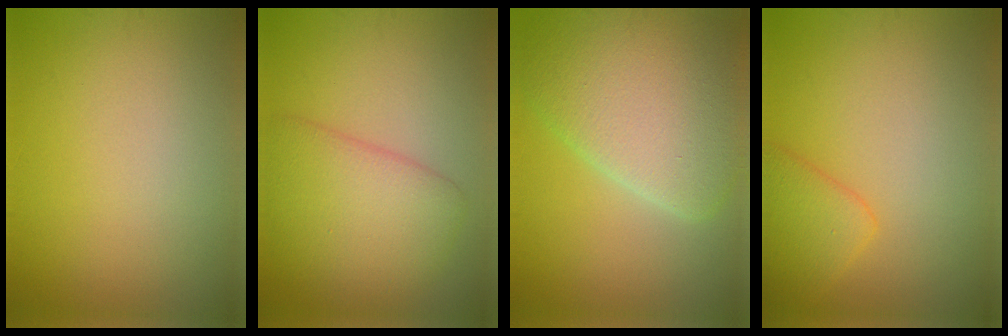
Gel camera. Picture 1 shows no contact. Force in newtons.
{"total": 5.9, "press": 5.9, "slide": 0.3}
{"total": 8.7, "press": 8.6, "slide": 0.7}
{"total": 2.9, "press": 2.9, "slide": 0.2}